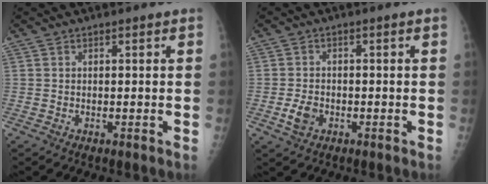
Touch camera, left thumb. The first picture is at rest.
{"total": 3.5, "force": [-1.3, 2.3, 2.3], "torque": [-0.042, 0.007, -0.023]}